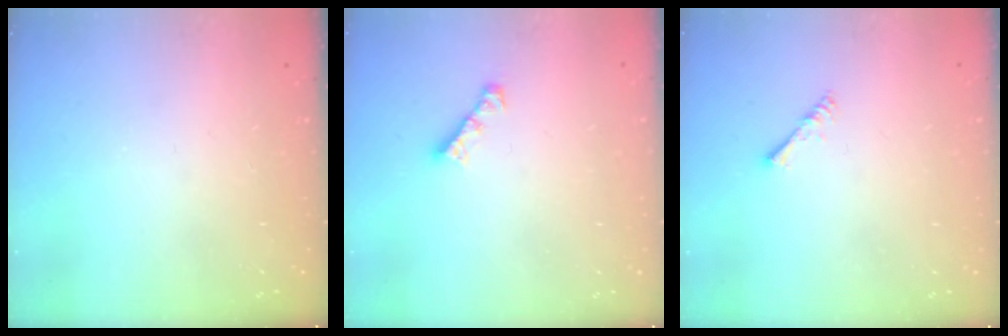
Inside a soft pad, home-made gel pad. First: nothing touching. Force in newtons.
{"total": 3.0, "press": 3.0, "slide": 0.3}
{"total": 2.0, "press": 1.9, "slide": 0.4}